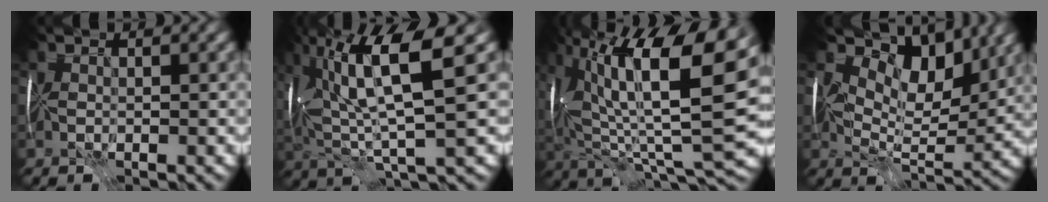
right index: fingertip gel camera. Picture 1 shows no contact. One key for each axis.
{"total": 10.3, "fx": 2.9, "fy": 2.2, "fz": 9.6, "tx": -0.190, "ty": 0.008, "tz": 0.055}
{"total": 16.7, "fx": 4.5, "fy": 6.1, "fz": 14.9, "tx": -0.286, "ty": 0.013, "tz": 0.075}
{"total": 8.1, "fx": 4.1, "fy": 4.3, "fz": 5.5, "tx": -0.081, "ty": -0.010, "tz": 0.065}